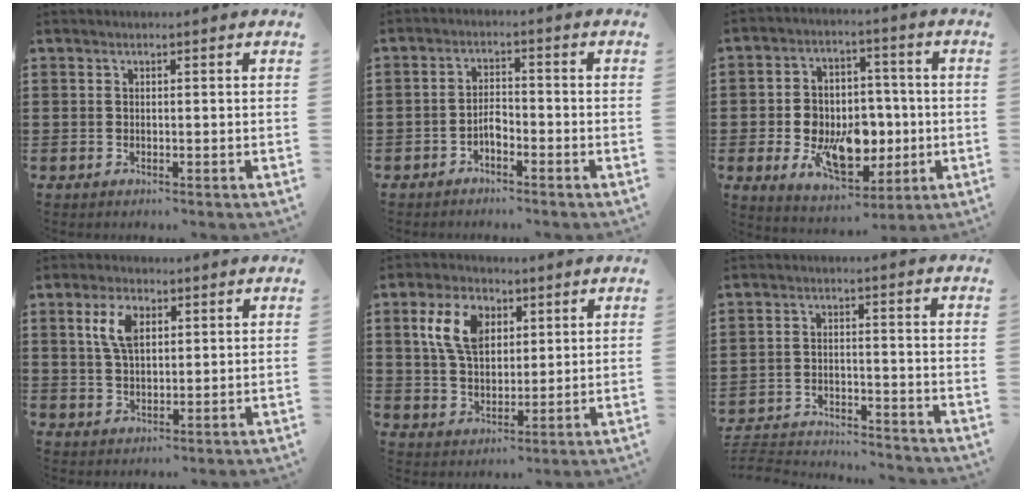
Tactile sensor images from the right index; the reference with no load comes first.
{"total": 2.7, "force": [-1.6, 1.1, 1.9], "torque": [-0.045, 0.004, -0.035]}
{"total": 11.2, "force": [-1.8, 8.0, 7.7], "torque": [-0.145, 0.007, -0.026]}
{"total": 5.8, "force": [2.2, 3.0, 4.5], "torque": [-0.100, 0.013, 0.038]}
{"total": 8.4, "force": [3.2, 5.4, 5.6], "torque": [-0.121, 0.017, 0.058]}
{"total": 4.1, "force": [-4.0, 0.2, 0.4], "torque": [-0.020, -0.002, -0.087]}